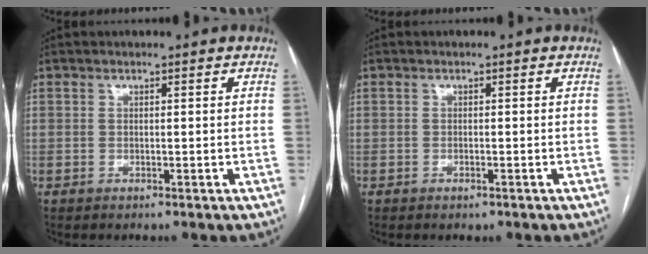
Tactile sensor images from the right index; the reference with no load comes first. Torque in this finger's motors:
{"motor_torque": [0.25, -0.02, 0.07, 0.01]}